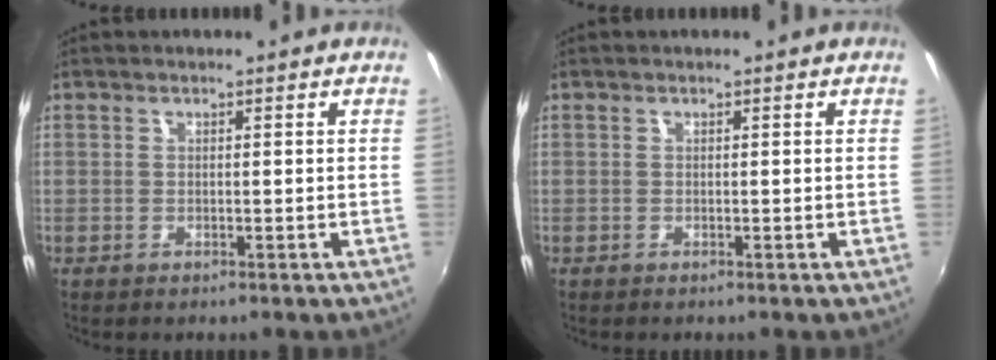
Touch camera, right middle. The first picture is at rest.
{"total": 0.0}